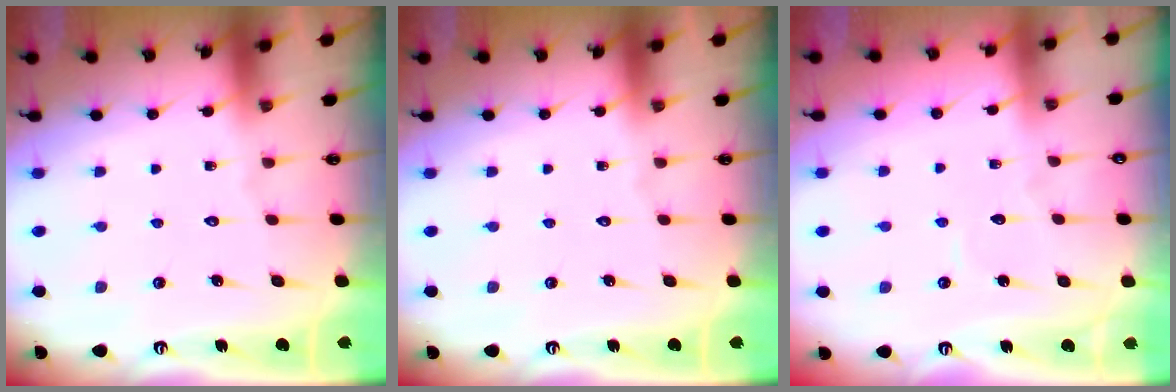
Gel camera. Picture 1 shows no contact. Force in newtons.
{"total": 0.0}
{"total": 2.6, "press": 2.6, "slide": 0.3}